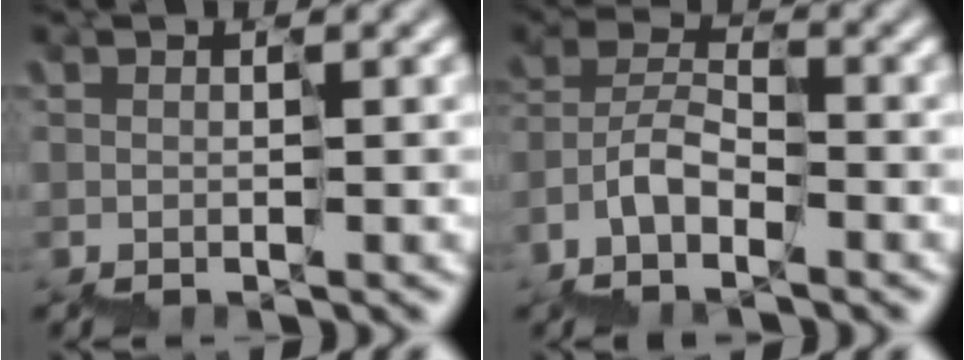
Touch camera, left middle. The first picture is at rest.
{"total": 4.4, "force": [-3.2, 2.1, 2.0], "torque": [-0.038, 0.017, -0.058]}